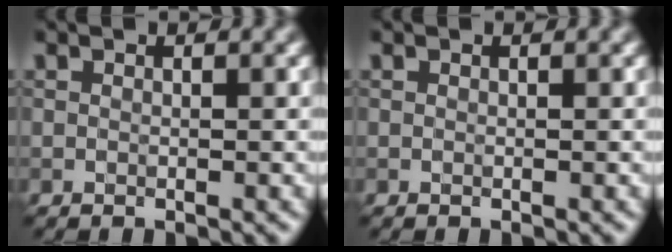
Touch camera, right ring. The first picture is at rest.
{"total": 0.0}